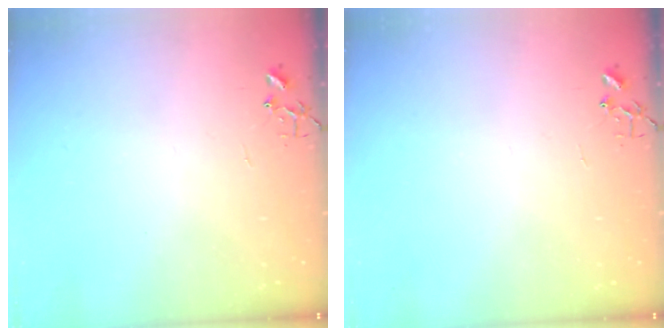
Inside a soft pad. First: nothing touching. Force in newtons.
{"total": 0.0}